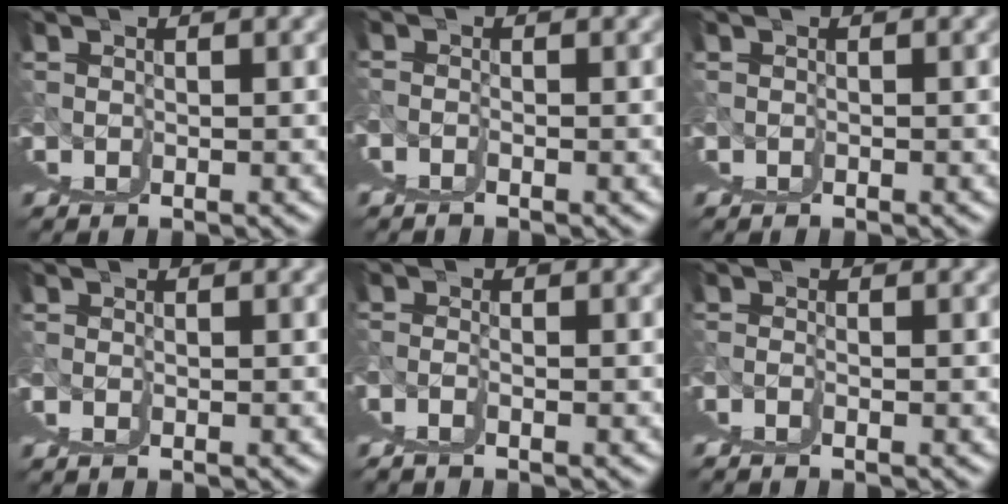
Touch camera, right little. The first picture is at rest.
{"total": 1.2, "force": [0.5, -1.0, -0.1], "torque": [0.007, 0.009, 0.008]}
{"total": 0.8, "force": [-0.1, -0.6, -0.5], "torque": [0.007, -0.001, -0.002]}
{"total": 0.0}
{"total": 1.1, "force": [0.3, -0.8, 0.7], "torque": [-0.011, 0.008, 0.008]}
{"total": 1.2, "force": [0.2, -1.2, 0.2], "torque": [0.000, 0.009, 0.005]}